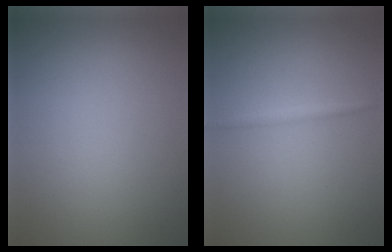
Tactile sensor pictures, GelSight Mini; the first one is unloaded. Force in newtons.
{"total": 0.9, "press": 0.9, "slide": 0.1}